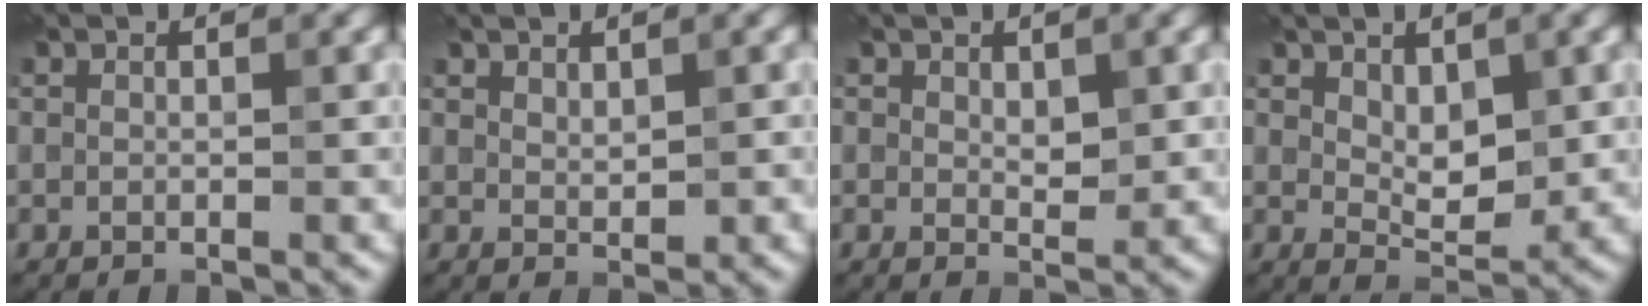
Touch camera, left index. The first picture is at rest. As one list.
[{"total": 1.4, "force": [1.0, 0.6, 0.8], "torque": [-0.017, -0.004, 0.024]}, {"total": 1.8, "force": [0.6, 1.1, 1.3], "torque": [-0.023, -0.005, 0.014]}, {"total": 3.7, "force": [1.1, 2.0, 2.9], "torque": [-0.052, -0.006, 0.023]}]